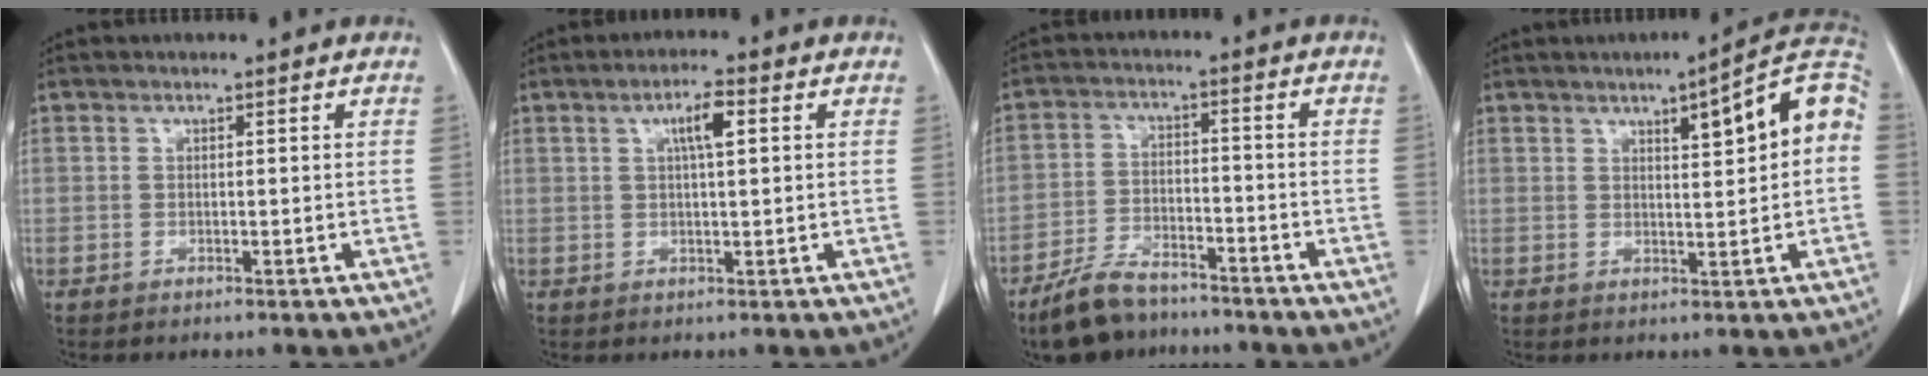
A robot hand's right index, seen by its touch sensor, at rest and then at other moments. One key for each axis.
{"total": 4.2, "fx": 1.4, "fy": 0.7, "fz": 3.9, "tx": -0.070, "ty": 0.005, "tz": 0.023}
{"total": 8.6, "fx": -7.2, "fy": 3.0, "fz": 3.6, "tx": -0.073, "ty": -0.012, "tz": -0.133}
{"total": 10.2, "fx": 2.0, "fy": 1.6, "fz": 9.8, "tx": -0.131, "ty": 0.028, "tz": 0.023}